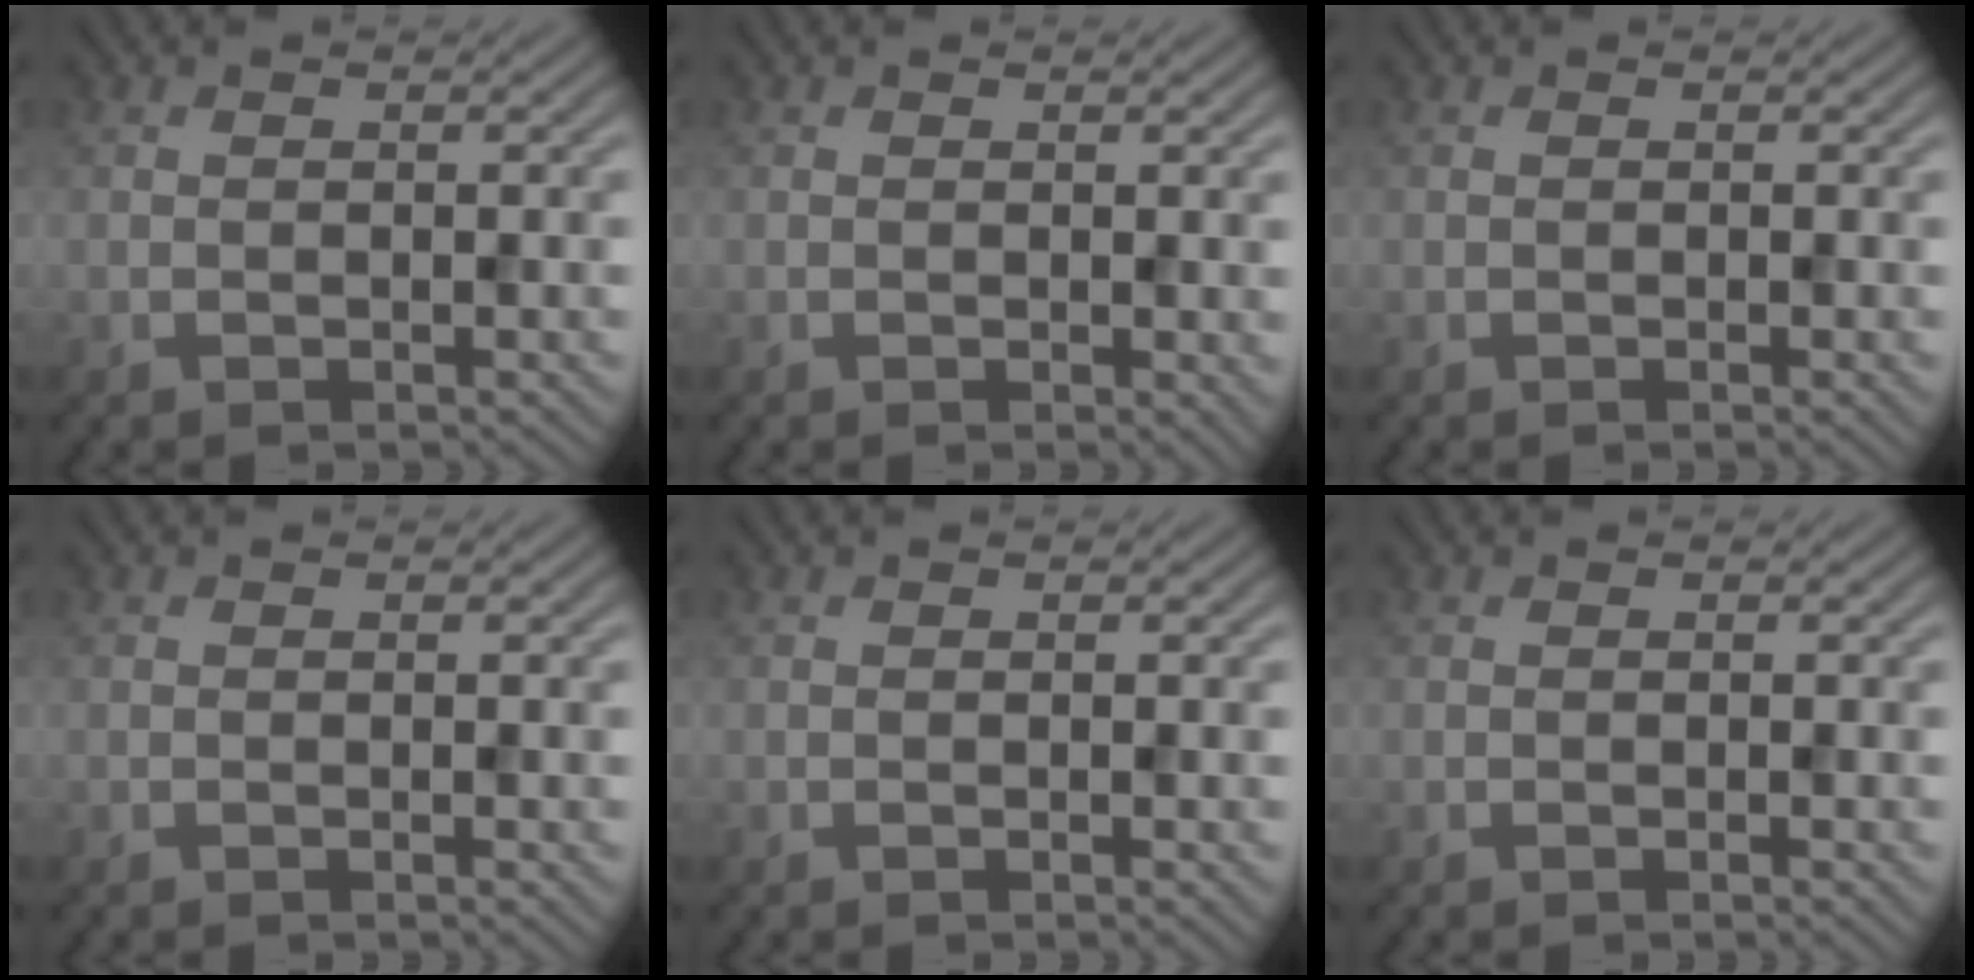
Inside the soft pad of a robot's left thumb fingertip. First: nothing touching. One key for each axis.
{"total": 0.7, "fx": 0.2, "fy": 0.5, "fz": 0.4, "tx": -0.002, "ty": -0.003, "tz": 0.004}
{"total": 0.0}
{"total": 0.0}
{"total": 0.0}
{"total": 0.0}